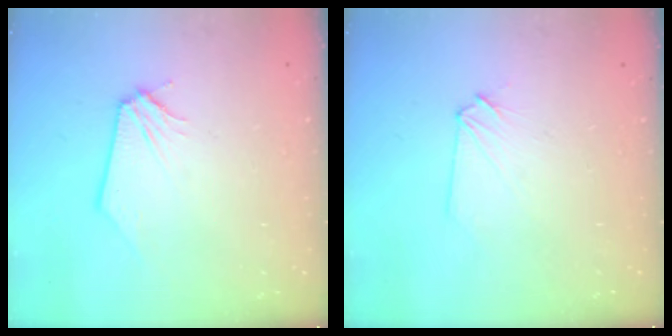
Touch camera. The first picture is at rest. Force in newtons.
{"total": 2.5, "press": 2.4, "slide": 0.4}